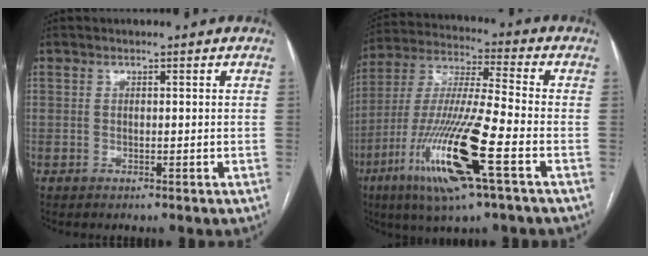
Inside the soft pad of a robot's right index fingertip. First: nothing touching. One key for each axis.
{"total": 18.1, "fx": -7.5, "fy": 0.9, "fz": 16.5, "tx": -0.350, "ty": -0.028, "tz": -0.140}